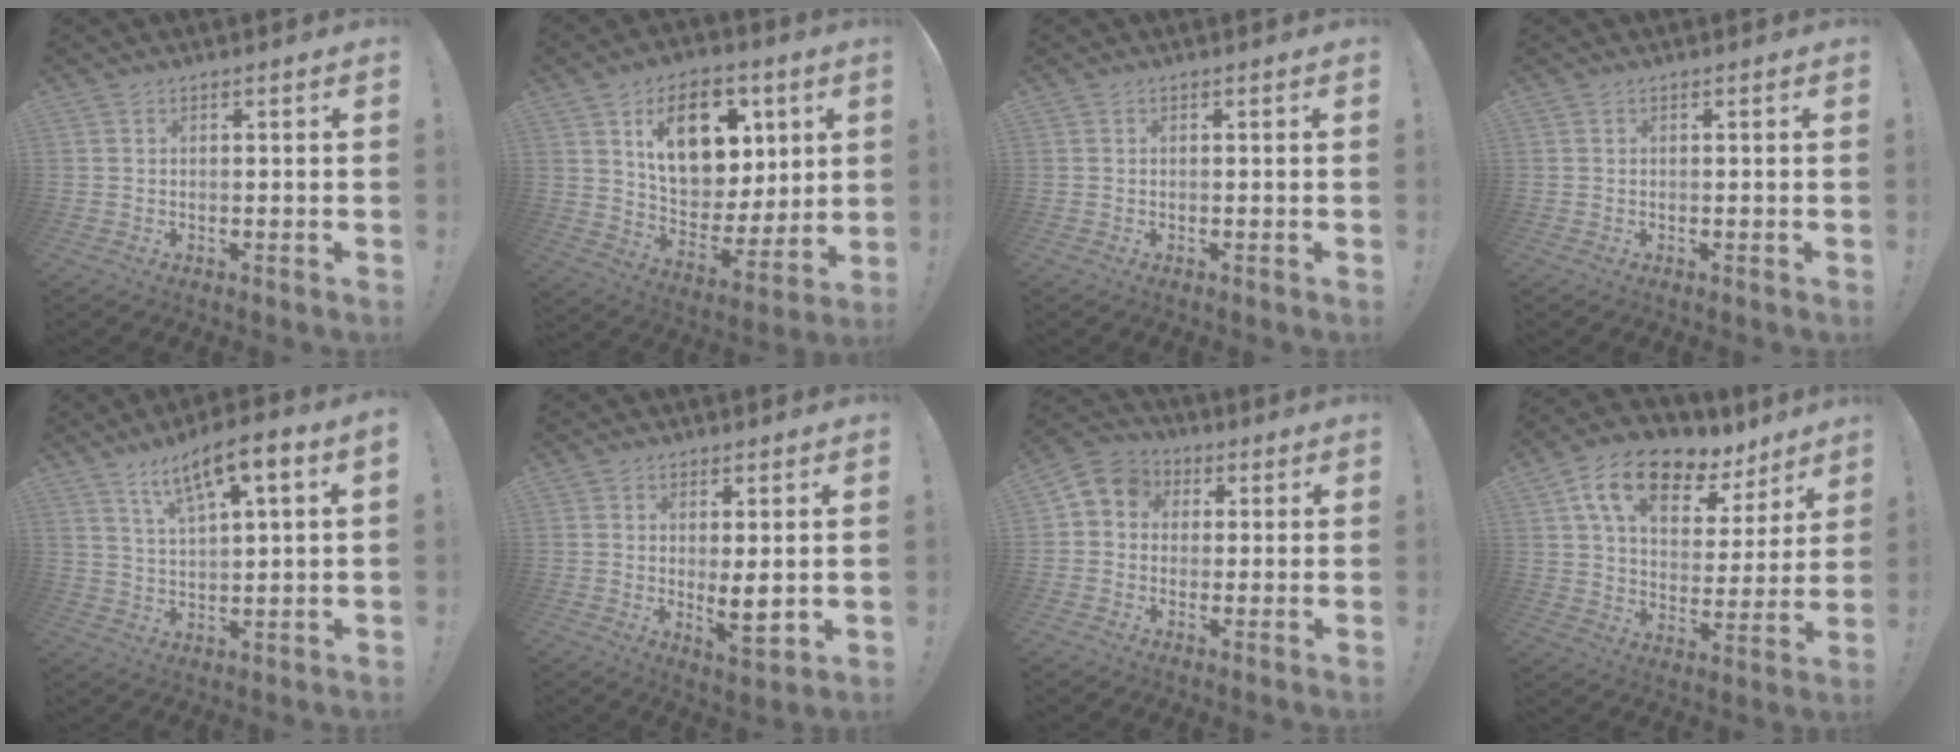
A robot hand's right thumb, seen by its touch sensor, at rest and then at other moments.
{"total": 19.0, "force": [8.2, 12.2, 12.1], "torque": [-0.177, -0.032, 0.151]}
{"total": 0.0}
{"total": 0.0}
{"total": 9.8, "force": [5.6, 2.3, 7.6], "torque": [-0.127, -0.024, 0.093]}
{"total": 6.8, "force": [0.8, 2.0, 6.5], "torque": [-0.078, -0.020, 0.018]}
{"total": 6.2, "force": [0.7, 5.8, 2.3], "torque": [-0.027, 0.008, 0.015]}
{"total": 16.7, "force": [10.1, 8.8, 9.9], "torque": [-0.173, -0.046, 0.181]}